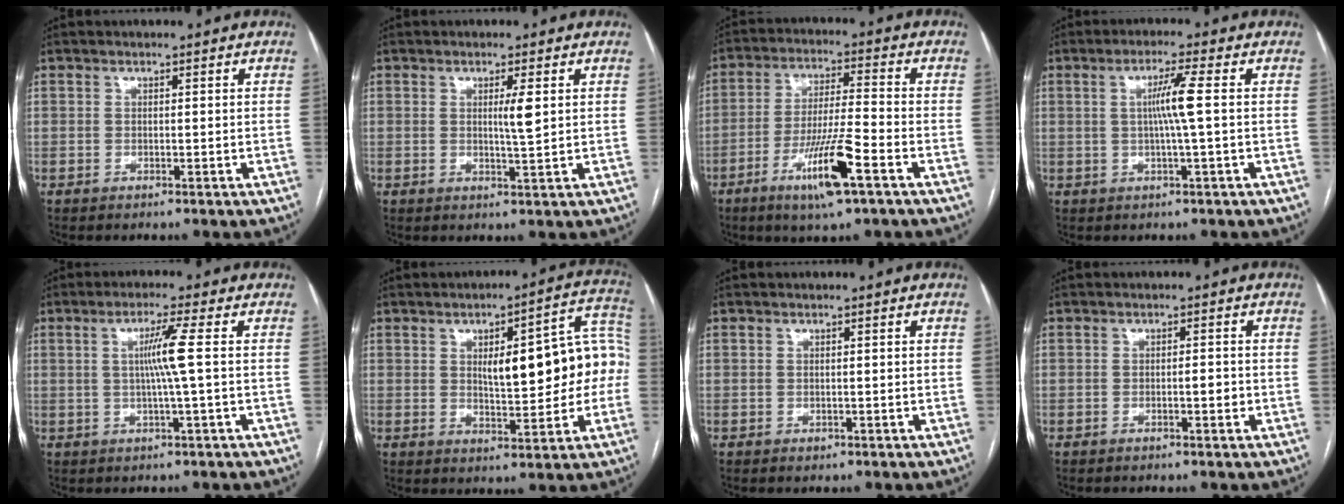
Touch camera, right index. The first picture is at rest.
{"total": 3.1, "force": [0.8, -0.1, 3.0], "torque": [-0.051, -0.006, 0.012]}
{"total": 11.0, "force": [-5.4, 0.3, 9.6], "torque": [-0.179, -0.015, -0.098]}
{"total": 5.0, "force": [0.4, -0.9, 4.9], "torque": [-0.089, 0.002, 0.009]}
{"total": 5.2, "force": [0.5, -1.3, 5.1], "torque": [-0.094, 0.001, 0.010]}
{"total": 15.2, "force": [1.0, 4.6, 14.4], "torque": [-0.180, 0.042, 0.020]}
{"total": 0.6, "force": [-0.1, 0.6, 0.2], "torque": [0.000, 0.002, -0.001]}
{"total": 1.7, "force": [-0.5, 0.4, 1.6], "torque": [-0.023, 0.001, -0.010]}